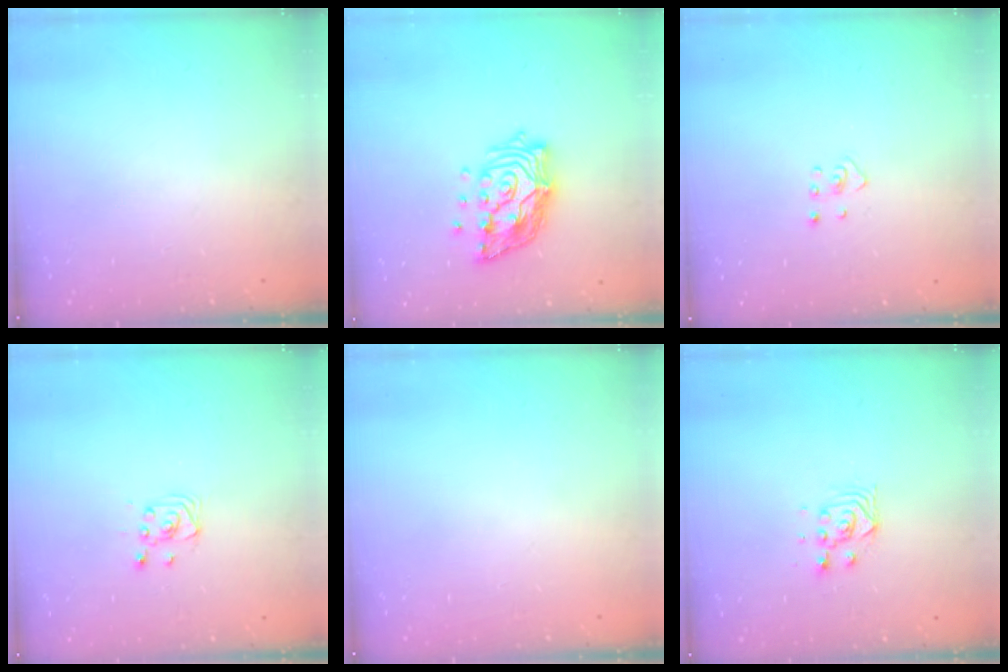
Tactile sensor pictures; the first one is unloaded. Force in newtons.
{"total": 14.3, "press": 14.1, "slide": 2.0}
{"total": 2.4, "press": 2.3, "slide": 0.4}
{"total": 2.9, "press": 2.9, "slide": 0.4}
{"total": 0.0}
{"total": 3.5, "press": 3.5, "slide": 0.0}